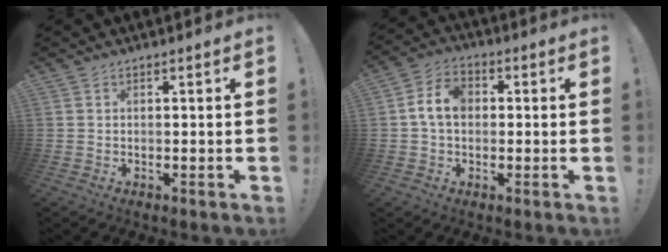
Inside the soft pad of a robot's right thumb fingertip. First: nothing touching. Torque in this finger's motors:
{"motor_torque": [0.08, 0.14, 0.84, -0.04, 0.19]}